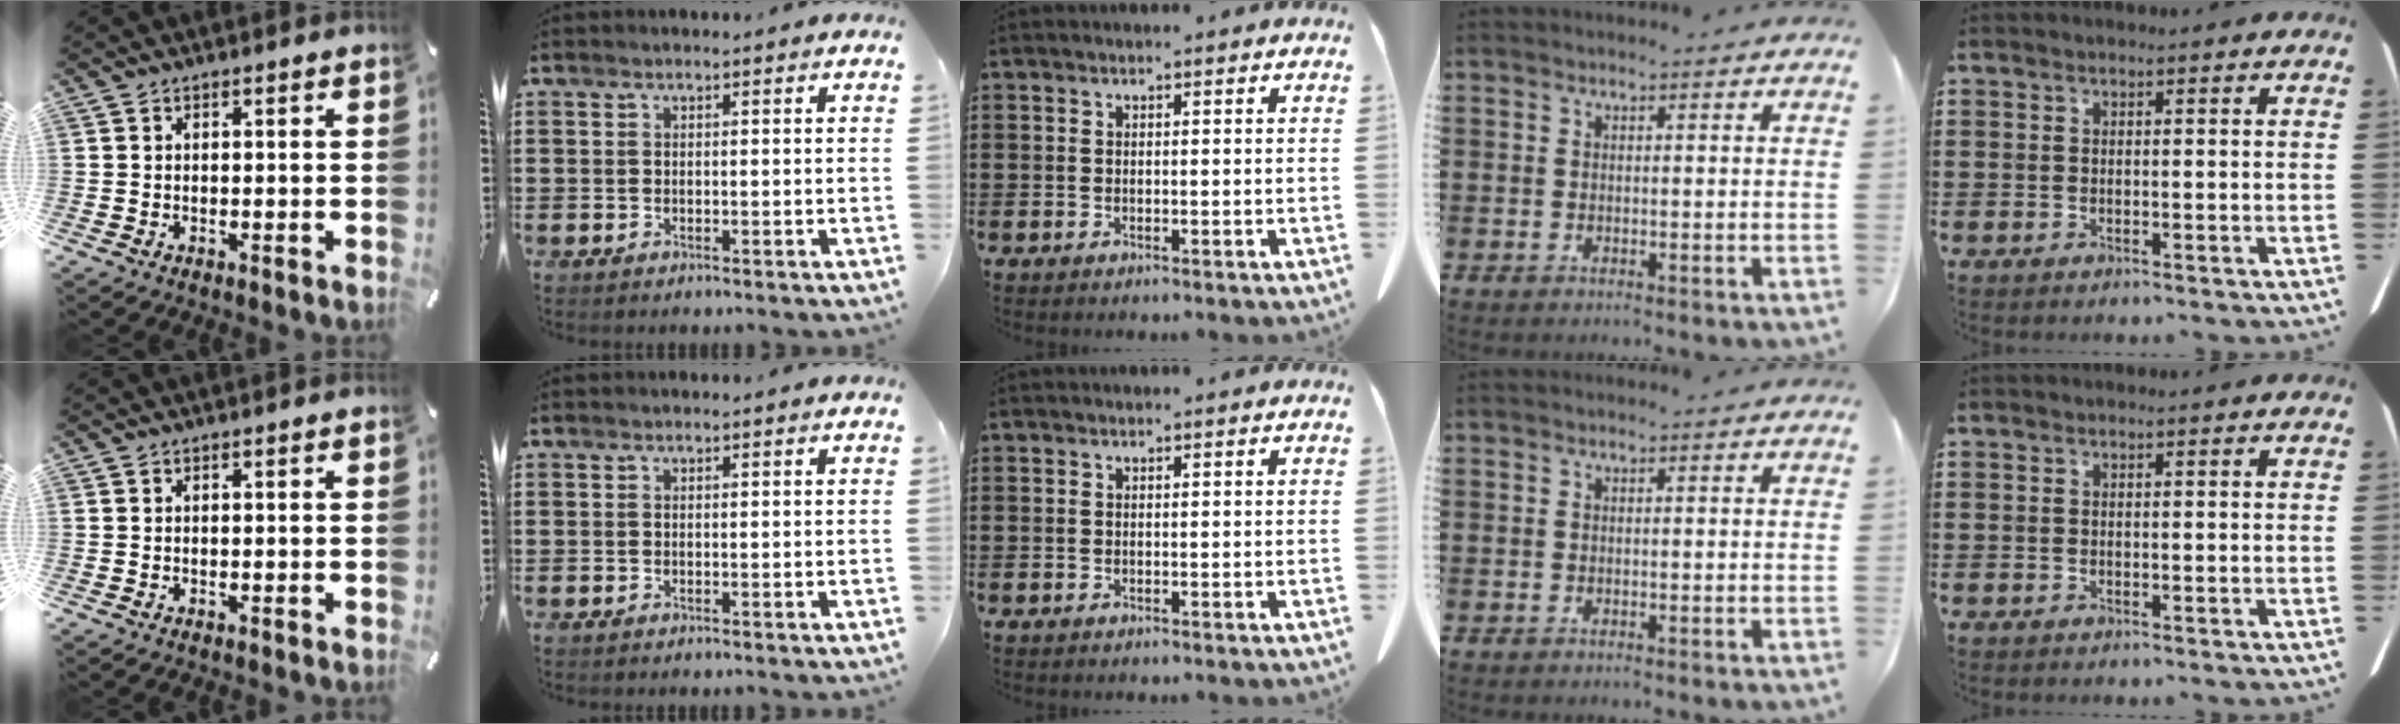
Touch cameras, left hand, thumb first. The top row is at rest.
{}